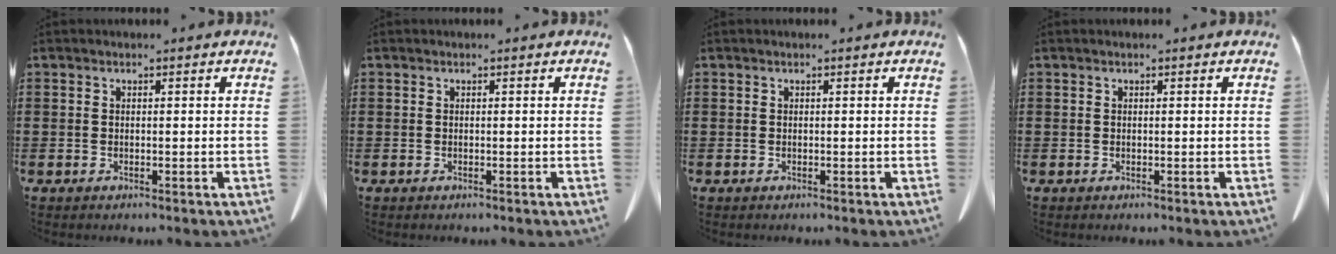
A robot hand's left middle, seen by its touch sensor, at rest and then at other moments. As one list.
[{"total": 0.0}, {"total": 0.0}, {"total": 0.0}]